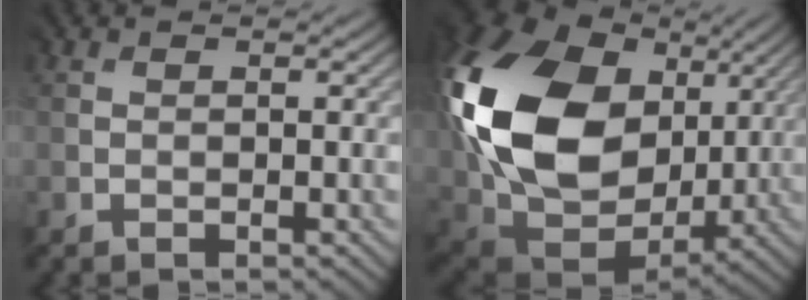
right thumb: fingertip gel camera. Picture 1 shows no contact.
{"total": 19.6, "force": [5.4, 14.5, 12.0], "torque": [-0.325, 0.009, 0.113]}